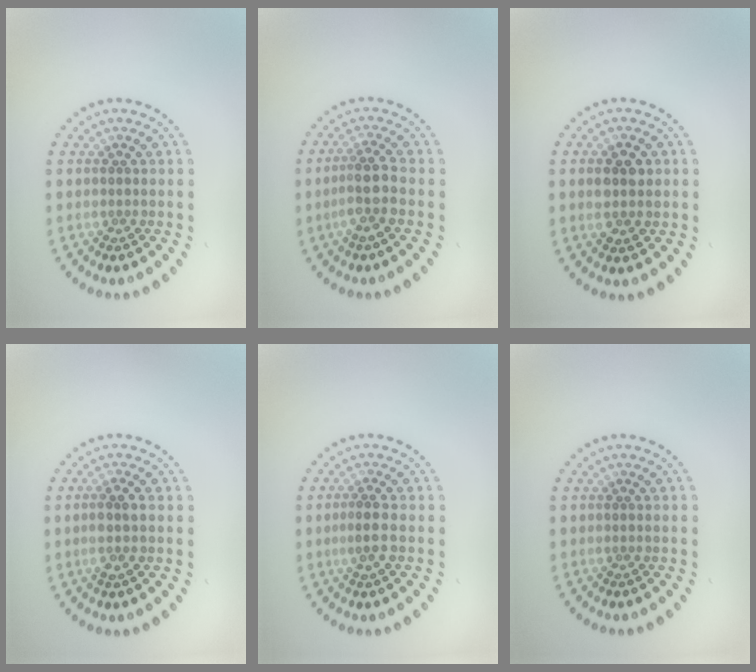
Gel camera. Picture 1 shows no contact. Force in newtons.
{"total": 2.9, "press": 2.4, "slide": 1.6}
{"total": 2.7, "press": 2.7, "slide": 0.2}
{"total": 1.9, "press": 1.7, "slide": 0.8}
{"total": 2.0, "press": 1.9, "slide": 0.7}
{"total": 0.0}